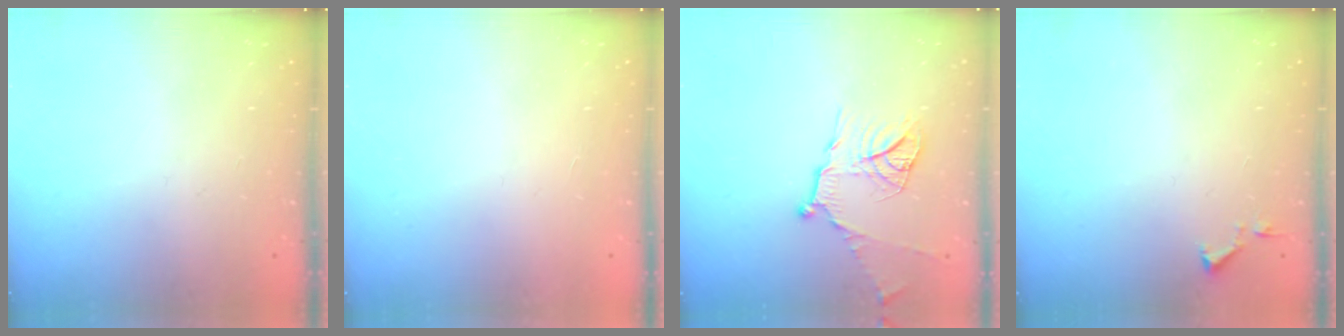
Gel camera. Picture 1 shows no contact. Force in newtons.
{"total": 1.7, "press": 1.6, "slide": 0.1}
{"total": 13.4, "press": 13.3, "slide": 1.2}
{"total": 3.5, "press": 3.4, "slide": 0.6}